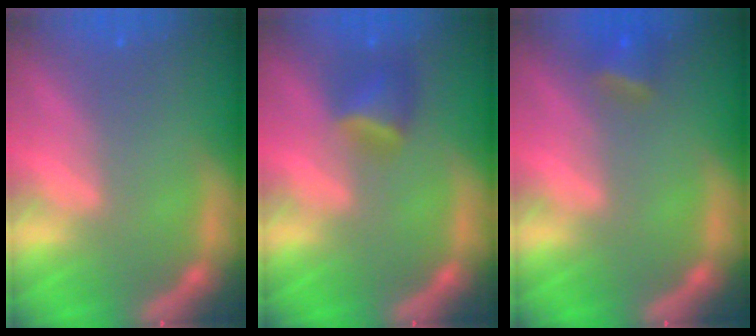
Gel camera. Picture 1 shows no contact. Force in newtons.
{"total": 2.9}
{"total": 2.4}